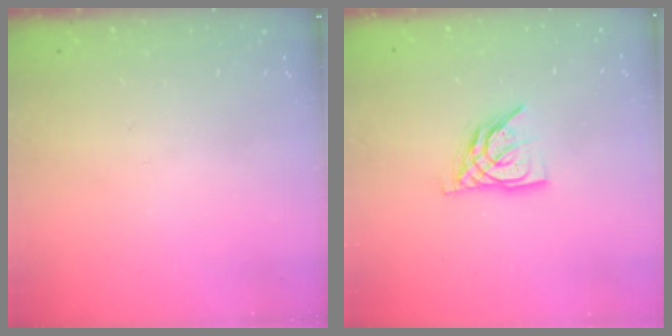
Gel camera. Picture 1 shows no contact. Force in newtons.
{"total": 8.9, "press": 8.8, "slide": 1.3}